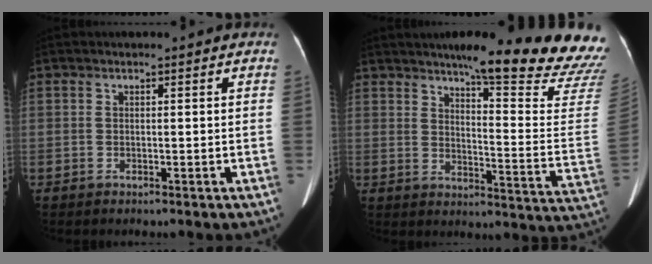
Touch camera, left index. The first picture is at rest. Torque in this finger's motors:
{"motor_torque": [0.95, -1.19, 0.23, 0.05]}